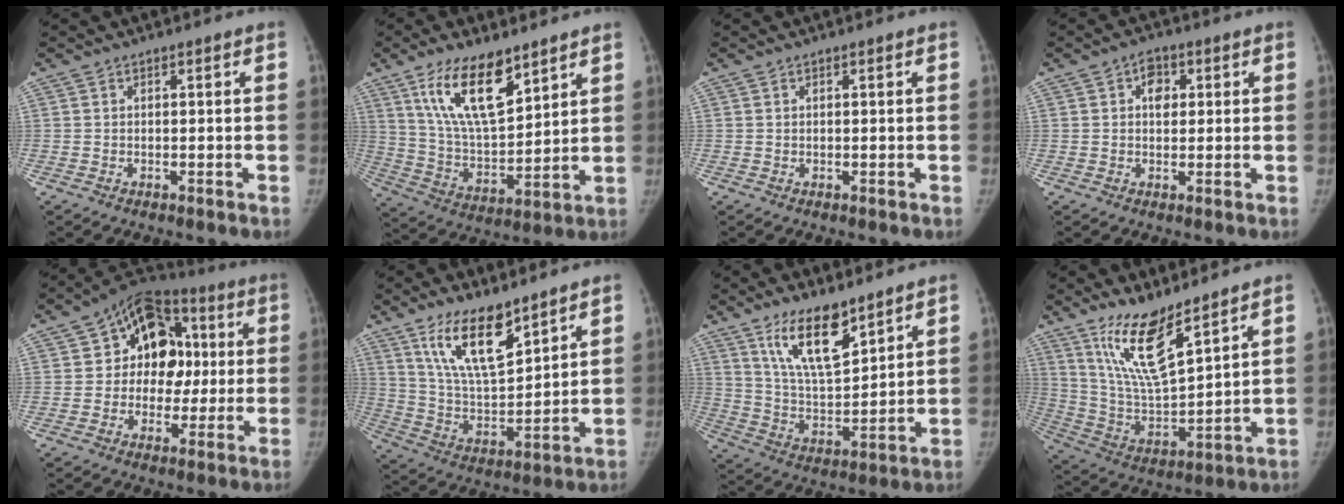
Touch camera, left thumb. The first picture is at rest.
{"total": 15.9, "force": [9.5, 6.3, 11.0], "torque": [-0.168, -0.051, 0.187]}
{"total": 0.0}
{"total": 4.2, "force": [1.2, 3.1, 2.6], "torque": [-0.020, 0.001, 0.014]}
{"total": 15.8, "force": [2.3, 12.0, 10.0], "torque": [-0.076, 0.023, 0.027]}
{"total": 13.9, "force": [9.3, 4.9, 9.1], "torque": [-0.141, -0.060, 0.186]}
{"total": 13.1, "force": [8.8, 4.5, 8.6], "torque": [-0.130, -0.060, 0.173]}
{"total": 14.4, "force": [9.8, 3.6, 9.9], "torque": [-0.168, -0.066, 0.204]}